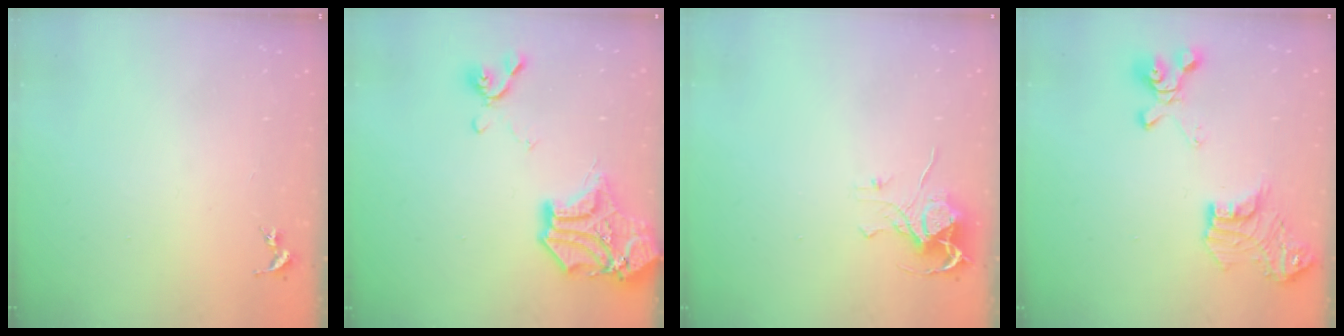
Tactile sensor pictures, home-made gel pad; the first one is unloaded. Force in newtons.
{"total": 17.6, "press": 17.6, "slide": 1.5}
{"total": 8.0, "press": 8.0, "slide": 0.6}
{"total": 18.7, "press": 18.6, "slide": 1.6}